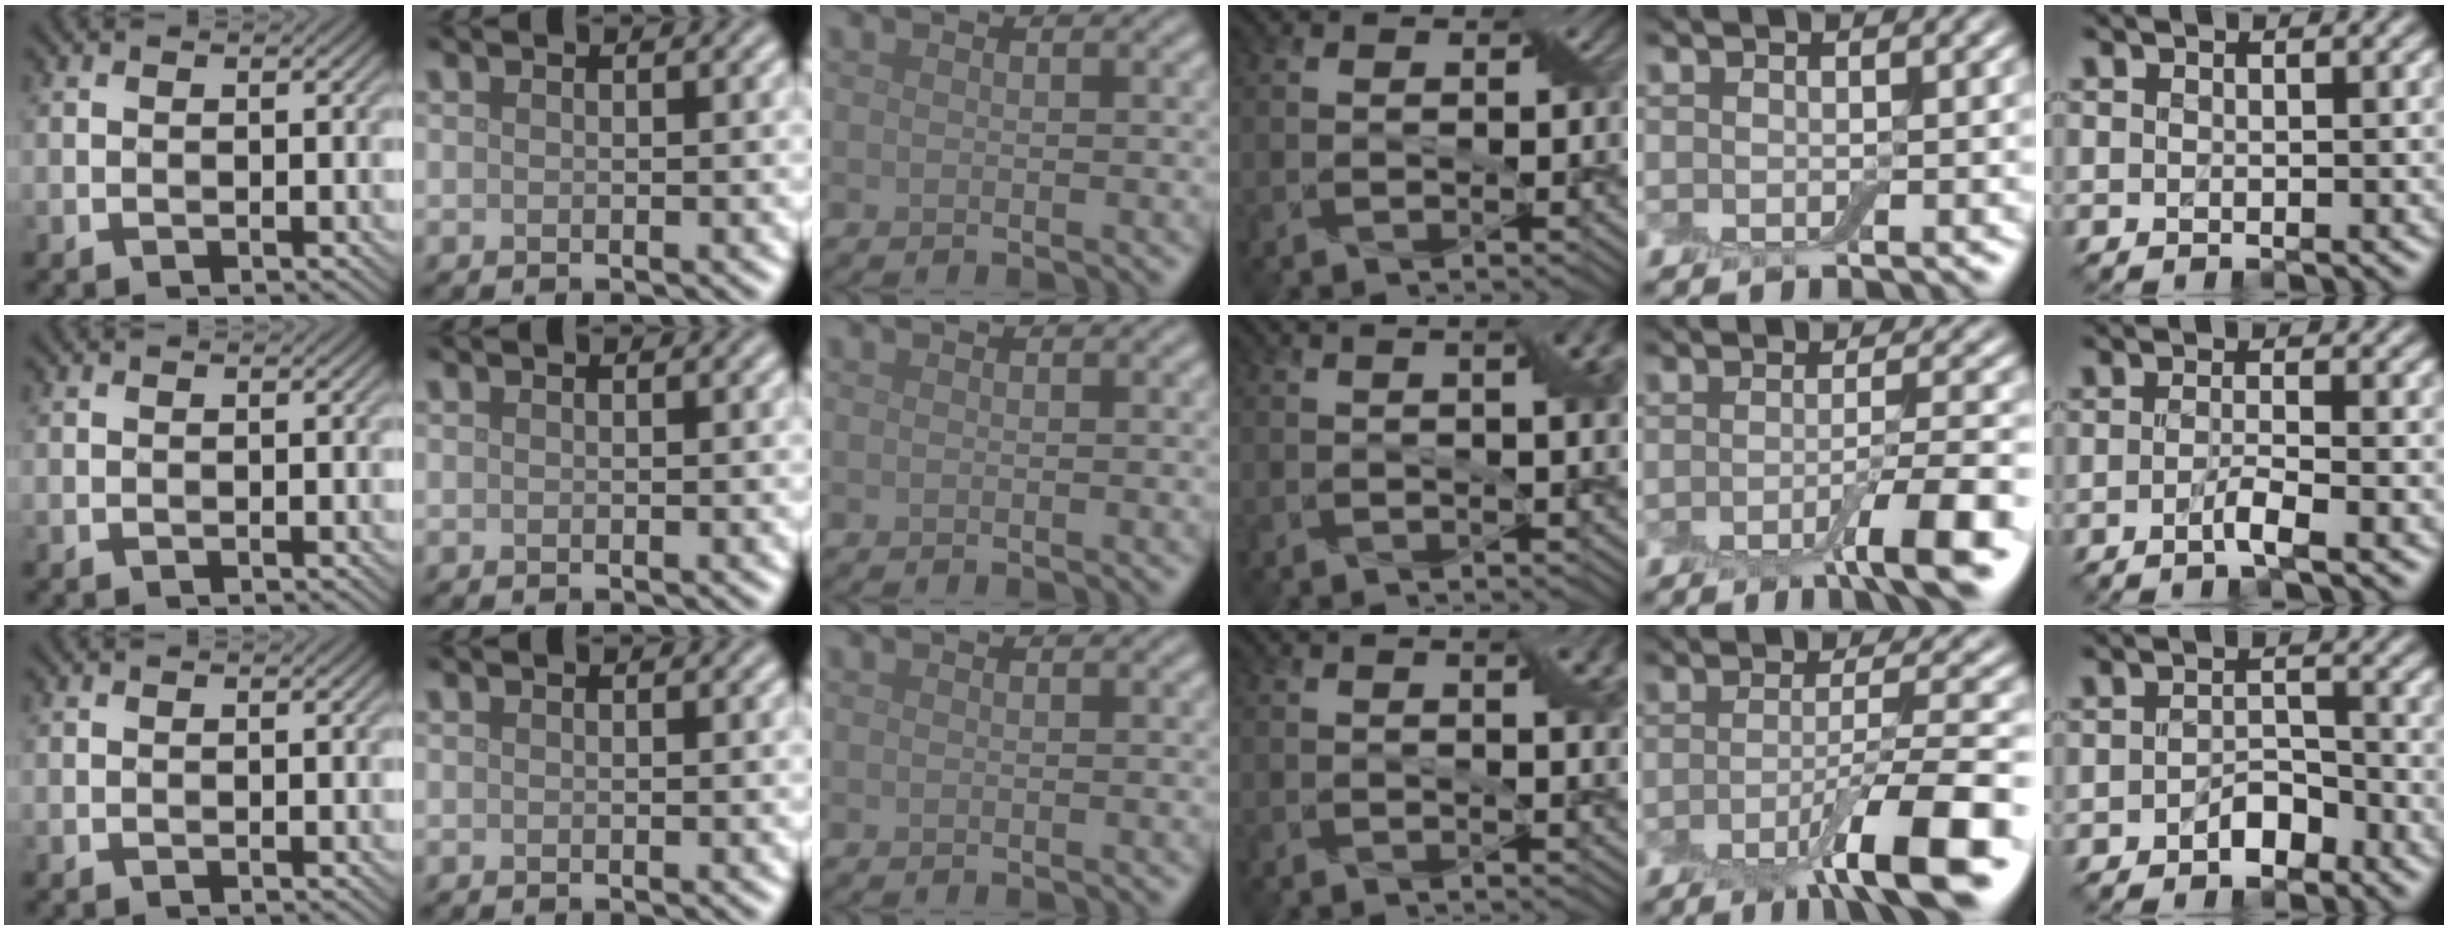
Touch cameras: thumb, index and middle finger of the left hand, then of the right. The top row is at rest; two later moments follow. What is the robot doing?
{"motion": "wrap", "object": "cling film"}